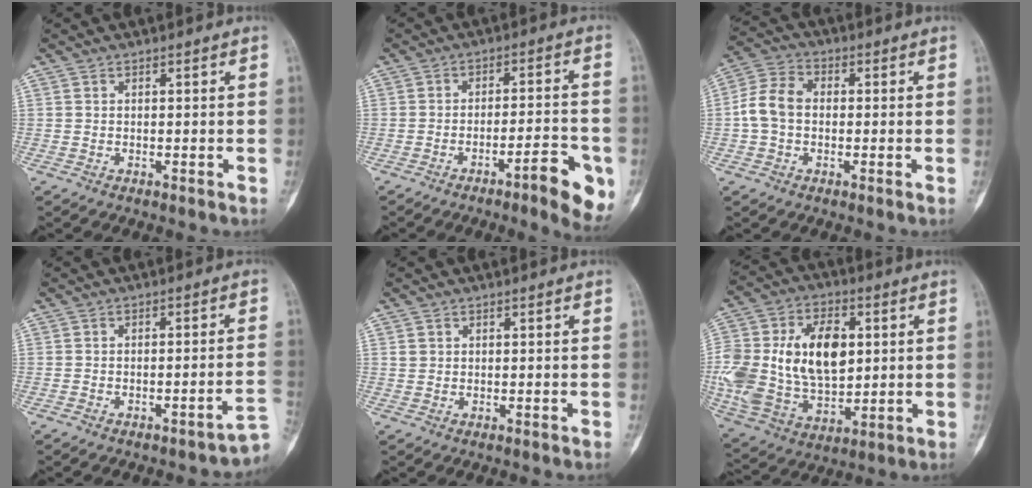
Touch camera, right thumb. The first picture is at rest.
{"total": 13.2, "force": [-6.3, 3.1, 11.2], "torque": [-0.132, 0.030, -0.088]}
{"total": 7.8, "force": [-0.4, 5.8, 5.1], "torque": [-0.092, 0.025, -0.018]}
{"total": 5.0, "force": [-3.3, 2.1, 3.2], "torque": [-0.014, 0.041, -0.038]}
{"total": 1.2, "force": [0.4, 1.1, 0.3], "torque": [0.005, 0.002, 0.006]}
{"total": 26.6, "force": [3.3, 17.4, 19.8], "torque": [-0.405, 0.009, 0.074]}